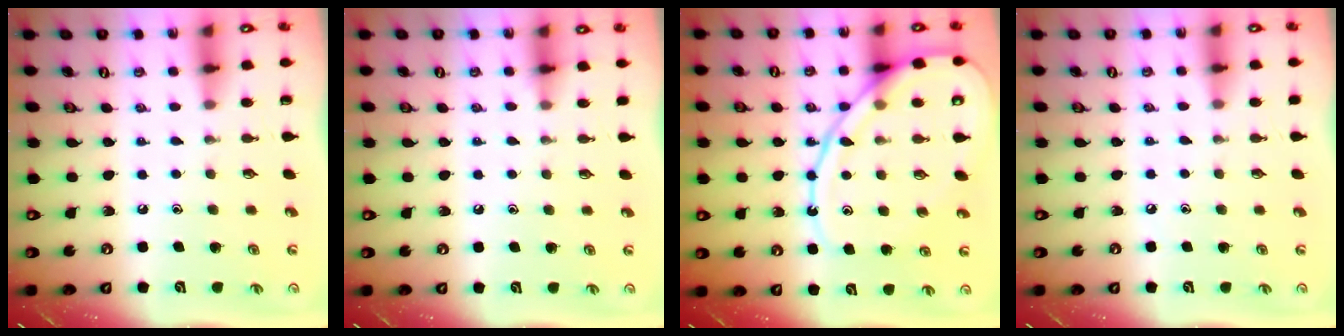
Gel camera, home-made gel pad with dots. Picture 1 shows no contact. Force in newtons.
{"total": 5.2, "press": 5.1, "slide": 0.7}
{"total": 14.3, "press": 14.3, "slide": 1.3}
{"total": 3.2, "press": 3.2, "slide": 0.5}